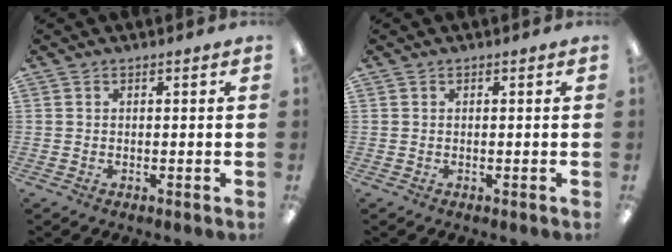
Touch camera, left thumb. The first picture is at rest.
{"total": 0.0}